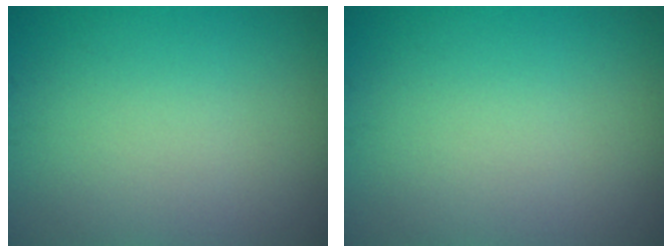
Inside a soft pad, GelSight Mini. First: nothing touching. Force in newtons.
{"total": 0.0}